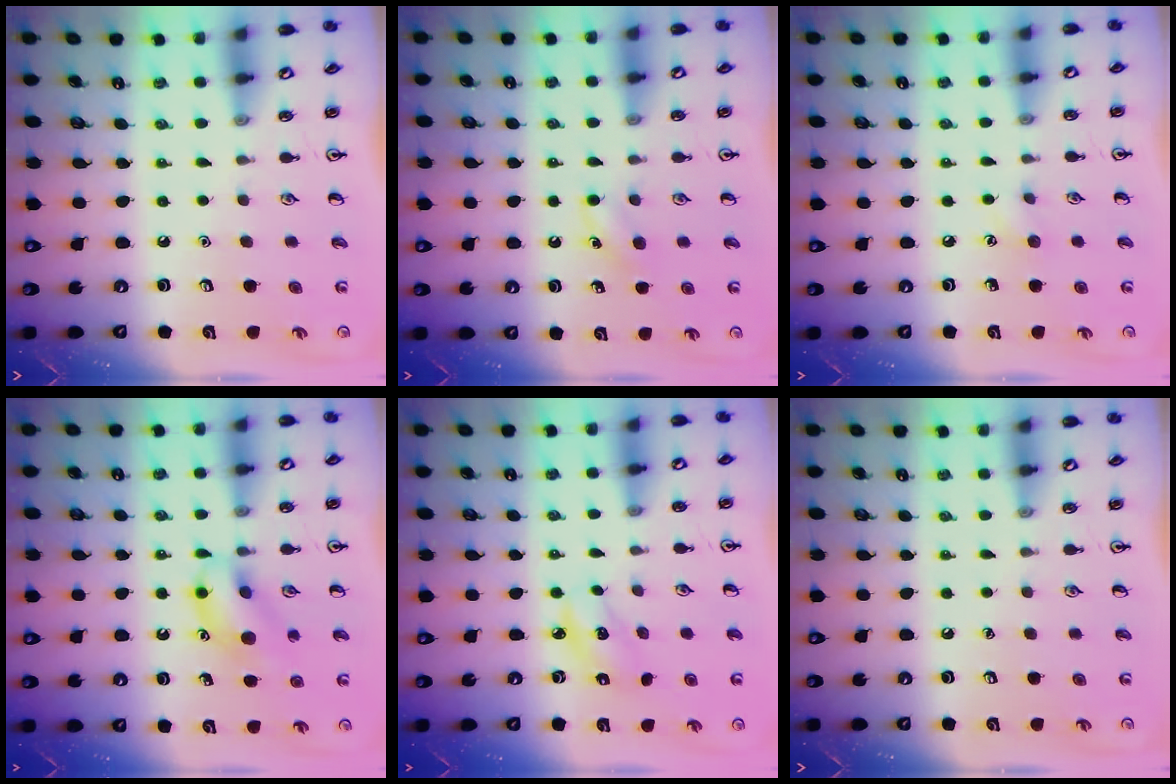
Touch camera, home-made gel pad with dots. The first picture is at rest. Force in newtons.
{"total": 5.5, "press": 5.2, "slide": 1.7}
{"total": 4.6, "press": 4.4, "slide": 1.4}
{"total": 11.8, "press": 11.7, "slide": 1.4}
{"total": 3.3, "press": 3.2, "slide": 0.5}
{"total": 0.0}